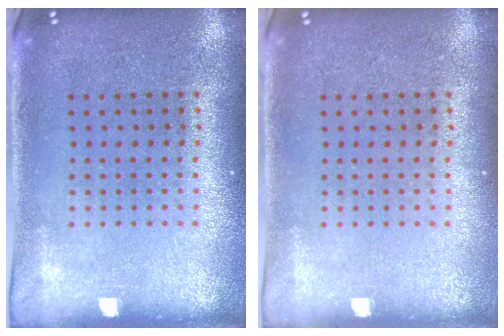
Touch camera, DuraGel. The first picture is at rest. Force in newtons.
{"total": 0.0}